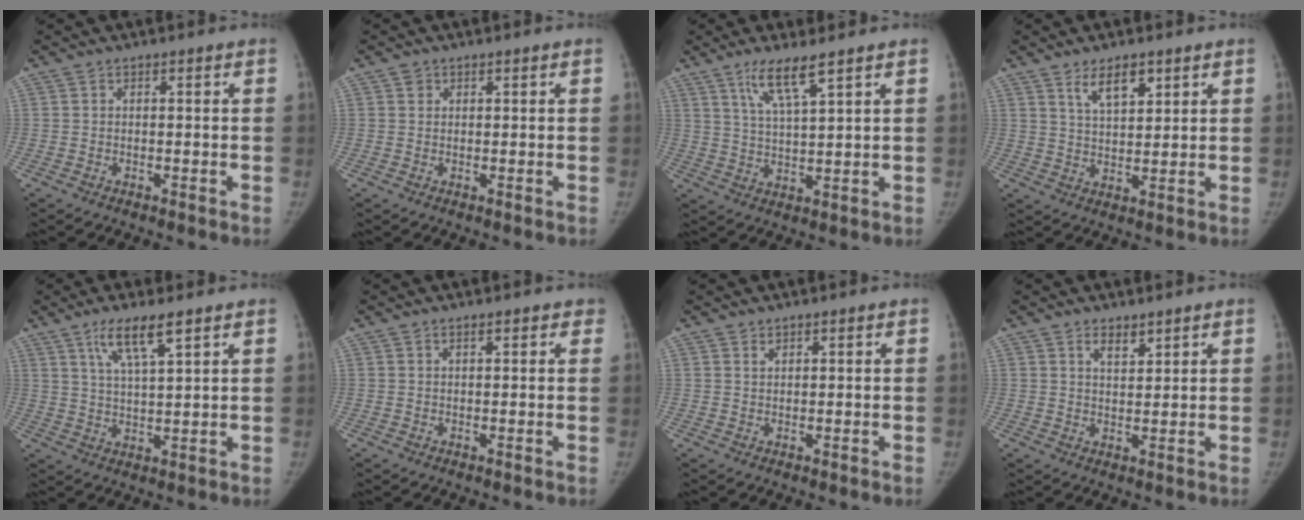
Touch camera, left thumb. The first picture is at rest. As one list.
[{"total": 1.0, "force": [0.5, 0.9, 0.2], "torque": [0.005, -0.001, 0.006]}, {"total": 6.9, "force": [4.5, 0.7, 5.2], "torque": [-0.102, -0.026, 0.092]}, {"total": 6.1, "force": [3.7, 2.6, 4.1], "torque": [-0.052, -0.027, 0.066]}, {"total": 7.4, "force": [4.5, 1.3, 5.8], "torque": [-0.108, -0.021, 0.089]}, {"total": 1.4, "force": [1.0, 0.7, 0.8], "torque": [0.006, -0.002, 0.005]}, {"total": 1.0, "force": [0.7, 0.6, 0.4], "torque": [0.003, -0.005, 0.012]}, {"total": 3.0, "force": [2.2, 1.3, 1.6], "torque": [-0.017, -0.017, 0.040]}]